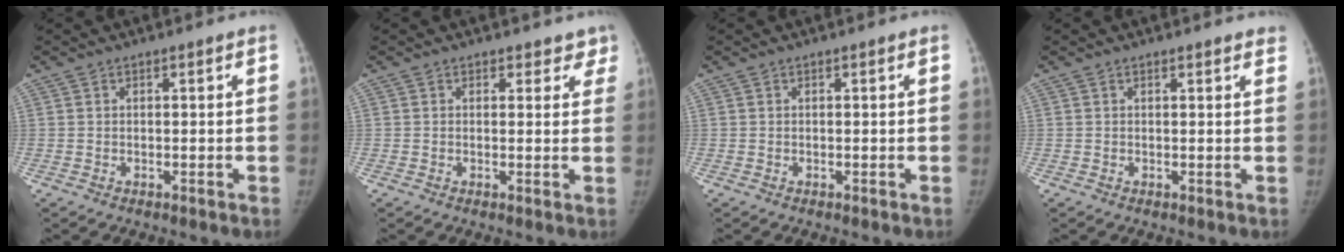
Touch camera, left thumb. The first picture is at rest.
{"total": 3.6, "force": [3.0, 2.1, 0.5], "torque": [0.038, -0.013, 0.021]}
{"total": 0.0}
{"total": 2.1, "force": [1.8, 0.5, 1.0], "torque": [-0.003, 0.000, 0.018]}